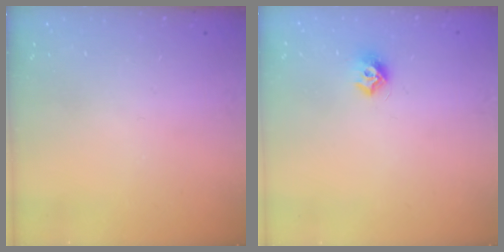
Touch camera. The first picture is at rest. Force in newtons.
{"total": 7.7, "press": 7.7, "slide": 0.7}